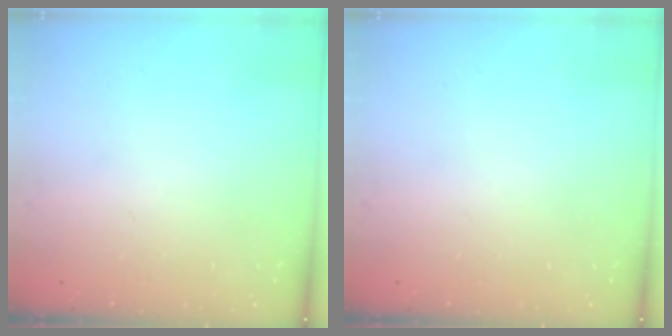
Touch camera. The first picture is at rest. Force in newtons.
{"total": 0.0}